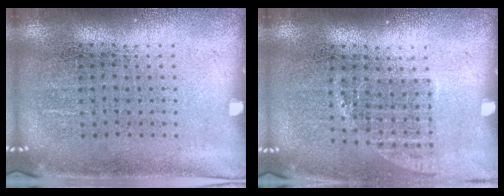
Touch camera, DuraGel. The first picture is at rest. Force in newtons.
{"total": 1.1, "press": 0.9, "slide": 0.6}